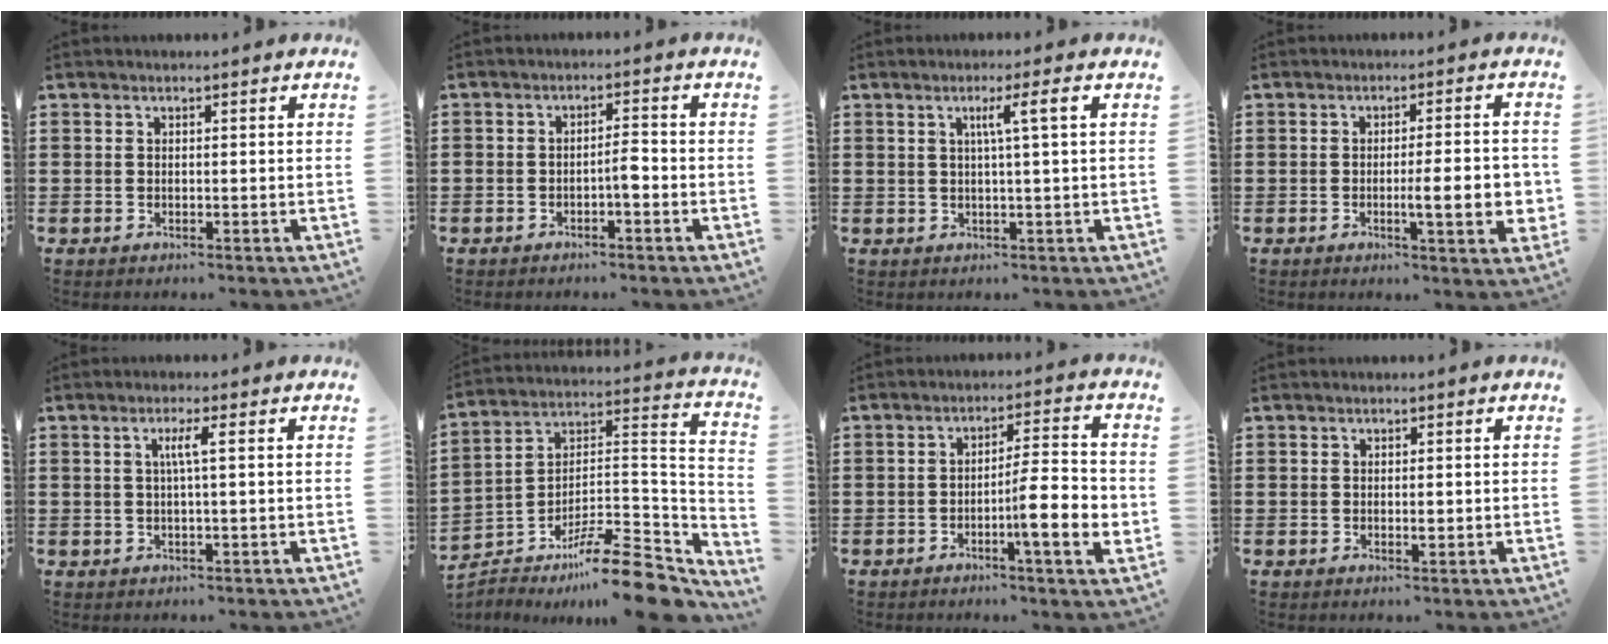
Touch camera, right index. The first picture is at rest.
{"total": 2.6, "force": [-1.2, 0.7, 2.2], "torque": [-0.041, 0.006, -0.026]}
{"total": 4.1, "force": [0.8, -0.4, 4.0], "torque": [-0.074, -0.004, 0.008]}
{"total": 7.6, "force": [-1.4, 1.2, 7.4], "torque": [-0.101, -0.012, -0.024]}
{"total": 2.8, "force": [0.3, -0.1, 2.8], "torque": [-0.054, -0.001, 0.001]}
{"total": 12.5, "force": [-10.2, 1.9, 7.0], "torque": [-0.104, 0.025, -0.188]}
{"total": 8.9, "force": [-2.5, 1.2, 8.4], "torque": [-0.129, -0.004, -0.042]}
{"total": 0.7, "force": [0.1, 0.2, 0.7], "torque": [-0.014, -0.001, 0.001]}